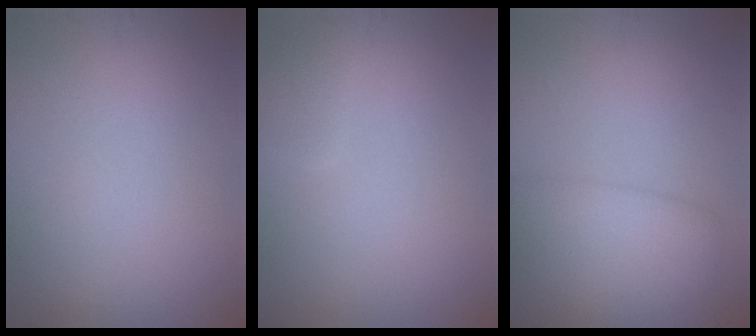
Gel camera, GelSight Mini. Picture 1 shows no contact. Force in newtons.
{"total": 1.4, "press": 1.4, "slide": 0.1}
{"total": 4.1, "press": 4.1, "slide": 0.2}